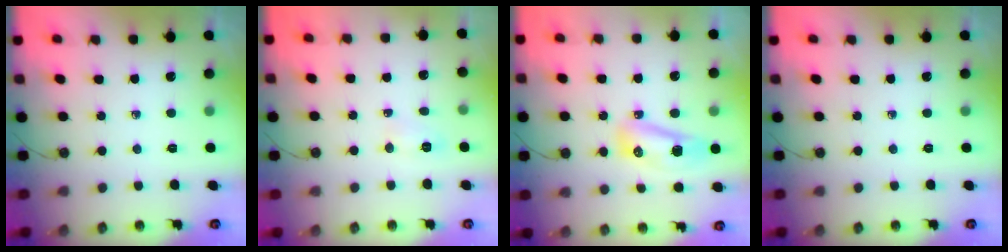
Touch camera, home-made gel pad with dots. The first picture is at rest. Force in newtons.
{"total": 5.8, "press": 5.8, "slide": 0.7}
{"total": 16.5, "press": 10.8, "slide": 12.5}
{"total": 0.0}